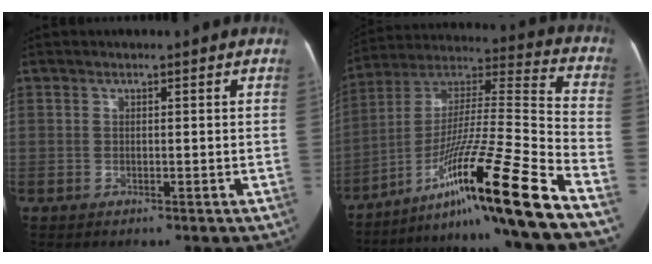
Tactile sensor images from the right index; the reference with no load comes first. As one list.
[{"total": 23.2, "force": [-14.6, -1.6, 18.0], "torque": [-0.301, -0.007, -0.252]}]